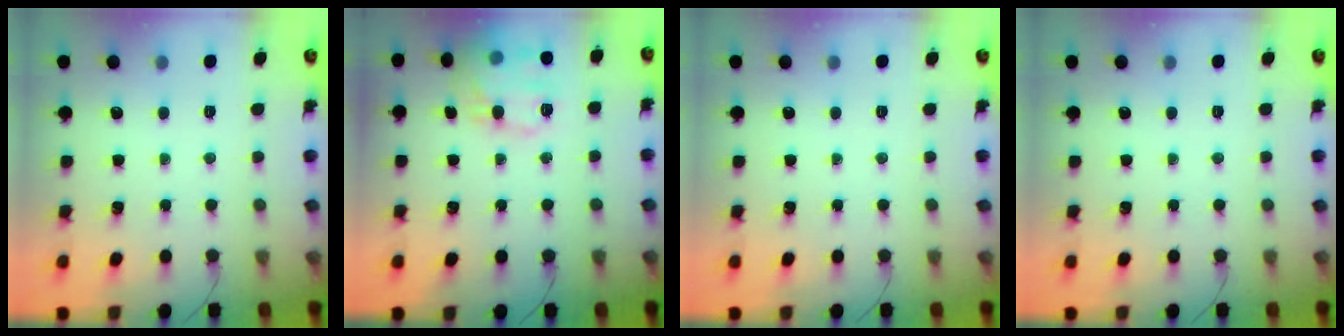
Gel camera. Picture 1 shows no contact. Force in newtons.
{"total": 15.4, "press": 15.4, "slide": 0.8}
{"total": 0.0}
{"total": 0.0}